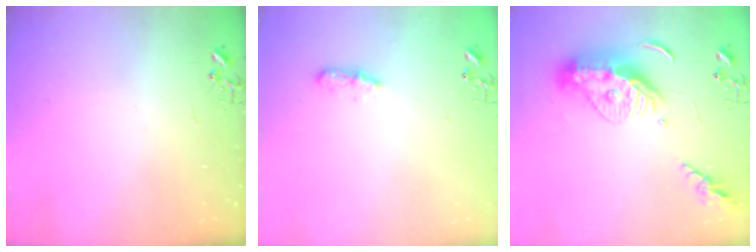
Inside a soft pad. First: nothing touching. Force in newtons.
{"total": 5.1, "press": 5.1, "slide": 0.5}
{"total": 14.7, "press": 14.6, "slide": 1.6}